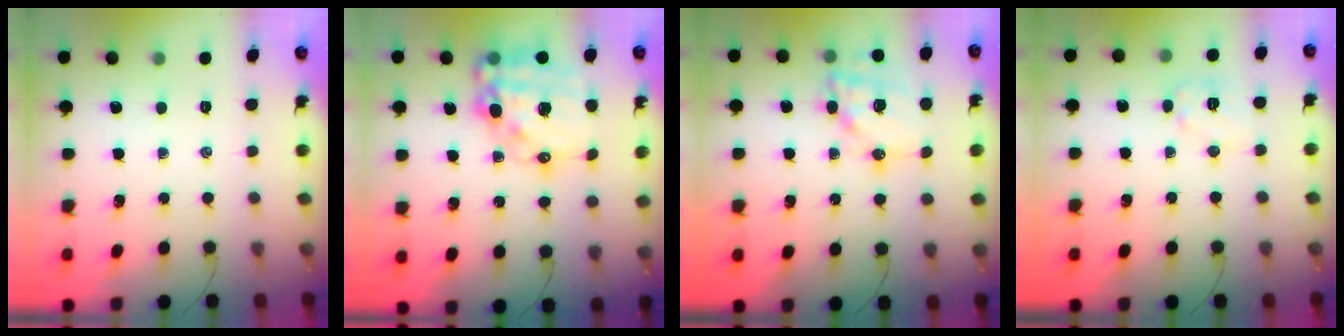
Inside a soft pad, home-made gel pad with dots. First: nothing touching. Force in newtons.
{"total": 21.1, "press": 20.7, "slide": 4.4}
{"total": 15.9, "press": 15.5, "slide": 3.9}
{"total": 6.9, "press": 6.9, "slide": 0.2}